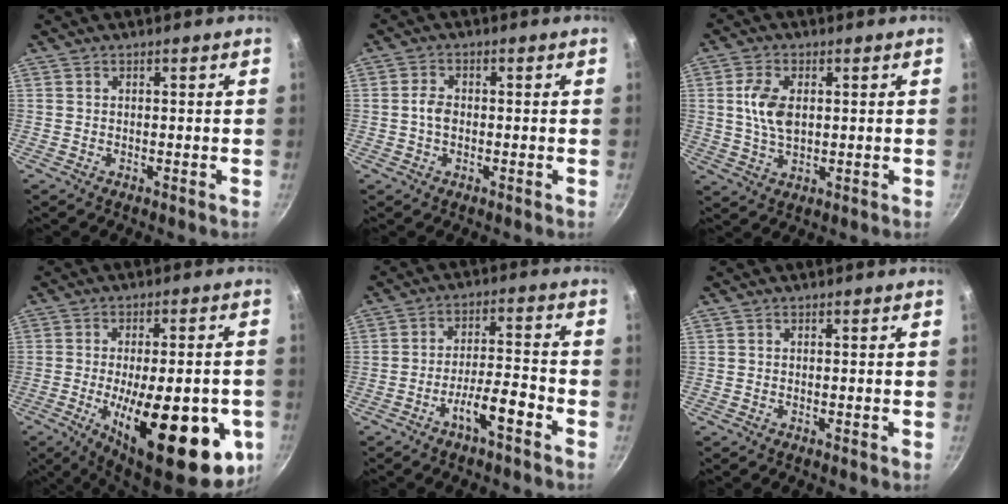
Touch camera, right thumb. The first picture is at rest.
{"total": 3.1, "force": [-0.3, 2.2, 2.3], "torque": [-0.041, 0.011, -0.009]}
{"total": 7.7, "force": [1.2, 4.5, 6.1], "torque": [-0.111, -0.002, 0.022]}
{"total": 25.4, "force": [-7.2, 9.4, 22.5], "torque": [-0.292, -0.002, -0.091]}
{"total": 7.4, "force": [-4.3, 1.7, 5.8], "torque": [-0.097, 0.040, -0.072]}
{"total": 0.0}